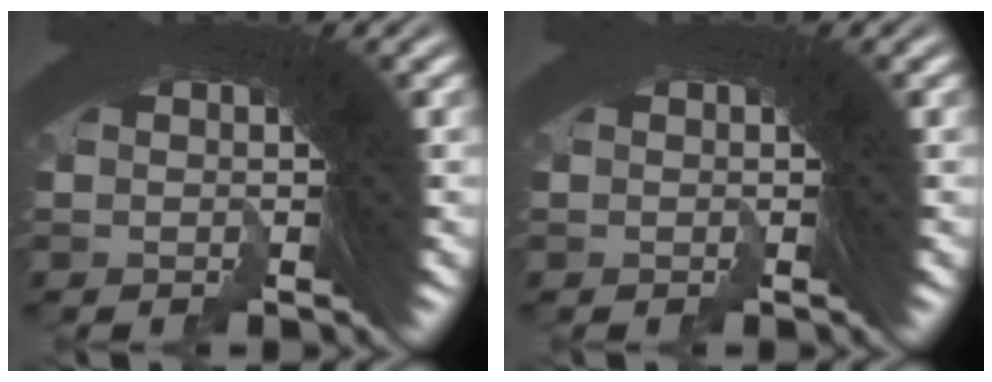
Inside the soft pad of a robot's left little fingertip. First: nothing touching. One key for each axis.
{"total": 0.0}